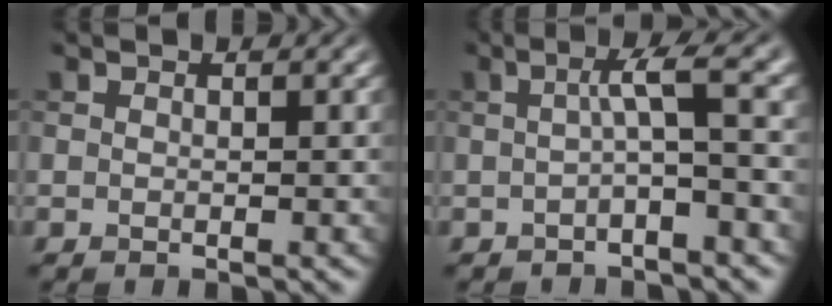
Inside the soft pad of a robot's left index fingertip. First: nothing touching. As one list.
[{"total": 3.5, "force": [-0.3, 0.5, 3.4], "torque": [-0.056, 0.012, -0.011]}]